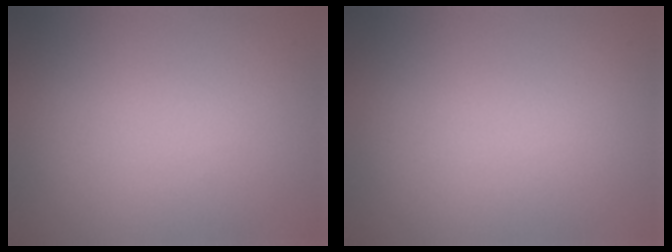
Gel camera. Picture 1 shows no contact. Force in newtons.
{"total": 0.0}